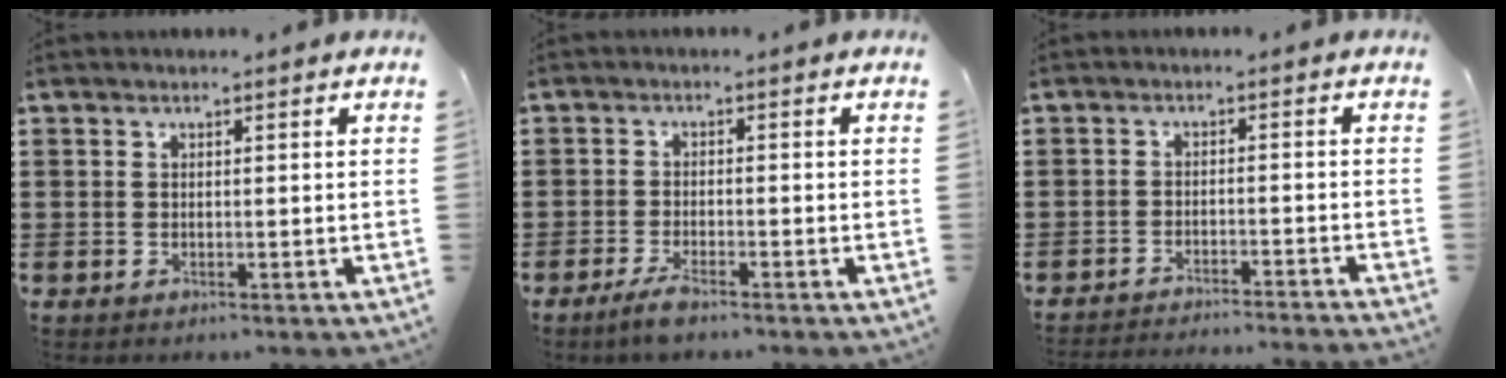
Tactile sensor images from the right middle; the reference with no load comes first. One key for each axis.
{"total": 2.8, "fx": -2.0, "fy": 0.4, "fz": 1.9, "tx": -0.045, "ty": -0.002, "tz": -0.041}
{"total": 2.8, "fx": -2.7, "fy": -0.4, "fz": 0.4, "tx": -0.009, "ty": -0.002, "tz": -0.057}